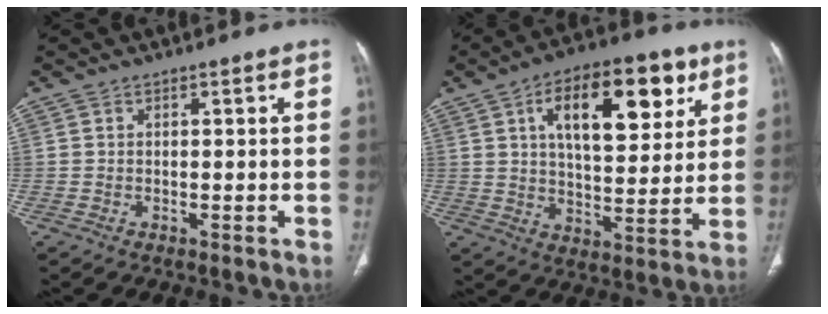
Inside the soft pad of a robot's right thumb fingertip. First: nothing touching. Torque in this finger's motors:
{"motor_torque": [-1.07, 1.77, 1.03, 0.72, 0.28]}